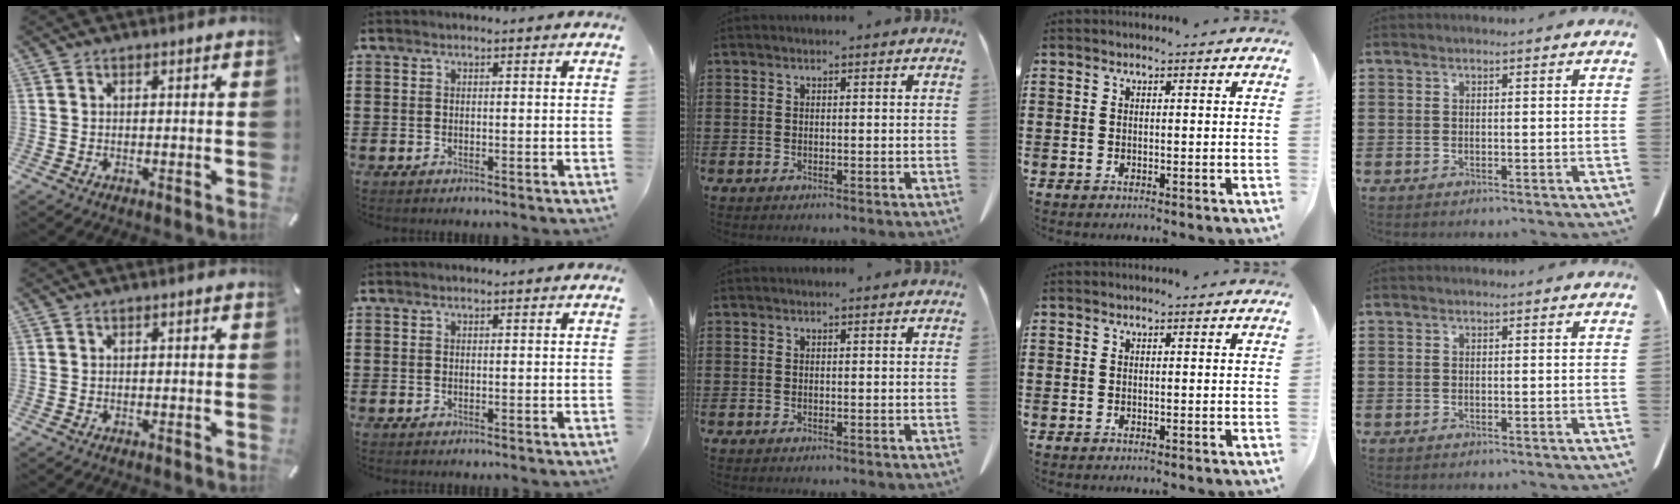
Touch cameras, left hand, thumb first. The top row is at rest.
{}